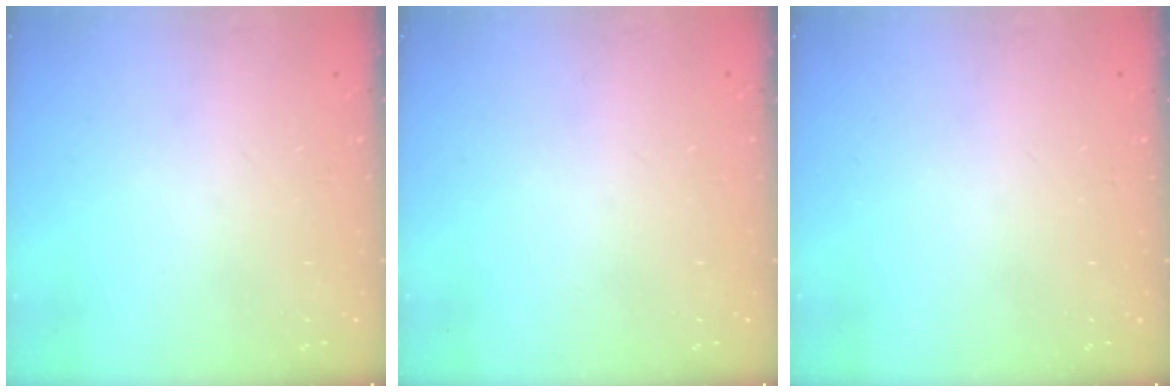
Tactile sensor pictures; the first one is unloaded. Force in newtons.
{"total": 0.0}
{"total": 0.0}